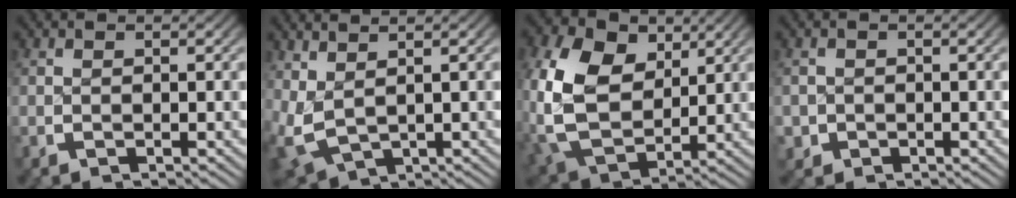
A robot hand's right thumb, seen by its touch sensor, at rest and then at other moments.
{"total": 5.0, "force": [0.2, 3.7, 3.3], "torque": [-0.094, -0.035, 0.029]}
{"total": 11.2, "force": [1.0, 8.2, 7.6], "torque": [-0.193, -0.045, 0.037]}
{"total": 2.2, "force": [-0.9, 2.0, 0.3], "torque": [-0.012, -0.014, -0.010]}